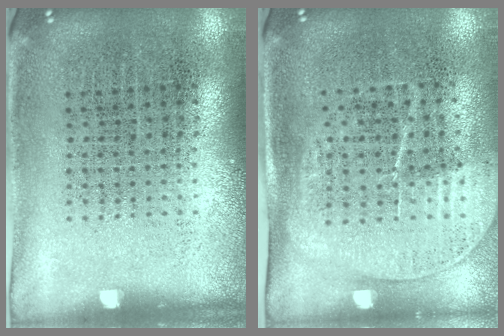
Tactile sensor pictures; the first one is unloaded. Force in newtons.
{"total": 1.7, "press": 1.4, "slide": 0.9}